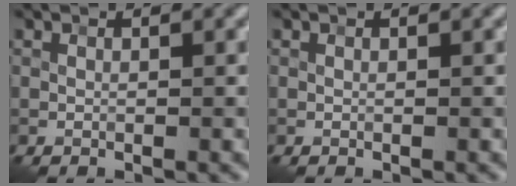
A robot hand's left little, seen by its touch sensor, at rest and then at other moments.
{"total": 0.0}